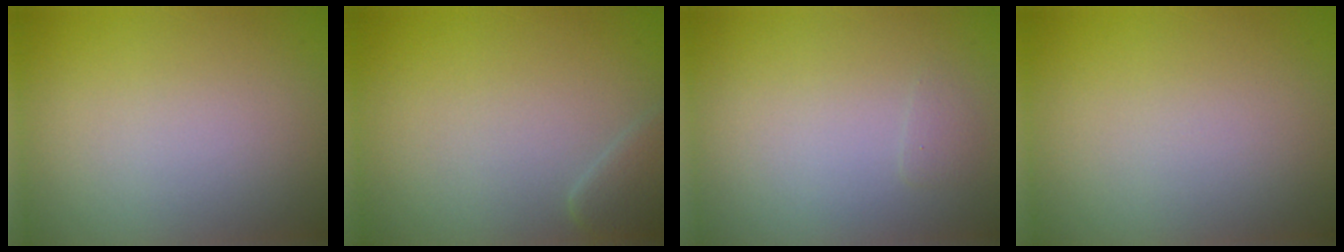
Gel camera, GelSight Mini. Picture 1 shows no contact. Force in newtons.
{"total": 1.9, "press": 1.9, "slide": 0.1}
{"total": 0.5, "press": 0.5, "slide": 0.0}
{"total": 0.0}